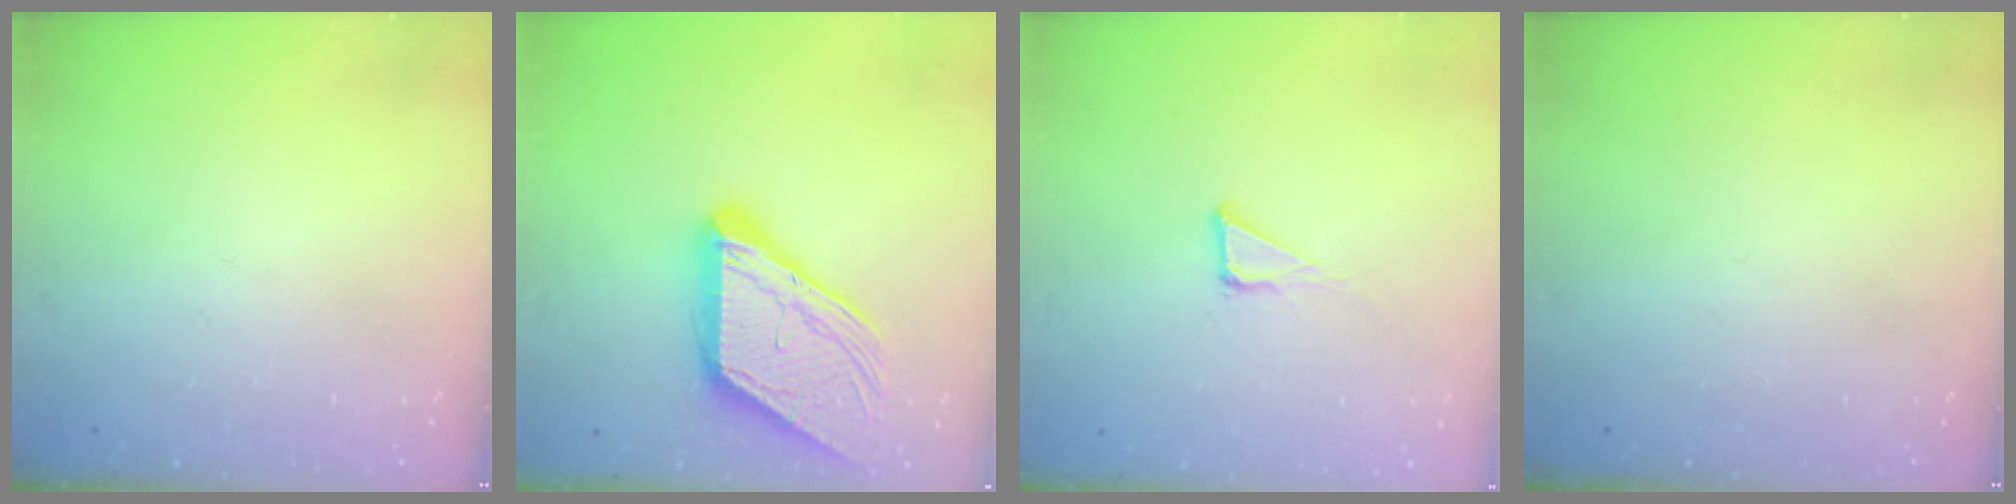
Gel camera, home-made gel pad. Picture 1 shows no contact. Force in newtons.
{"total": 17.8, "press": 17.7, "slide": 1.8}
{"total": 3.8, "press": 3.8, "slide": 0.0}
{"total": 0.0}